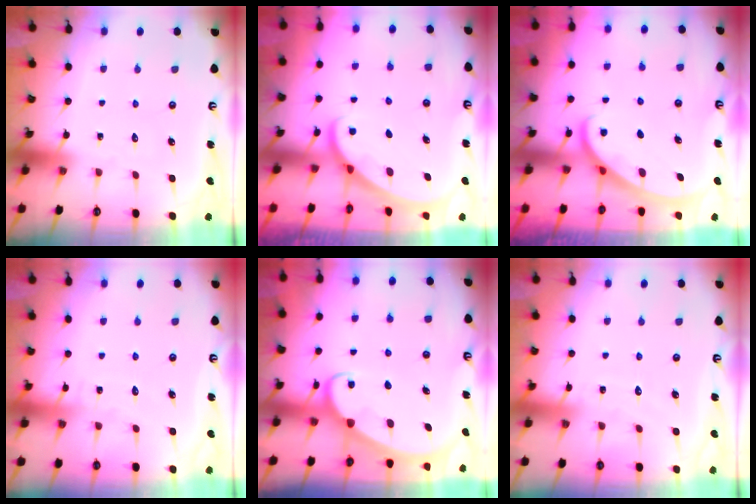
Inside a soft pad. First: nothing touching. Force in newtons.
{"total": 2.1, "press": 2.1, "slide": 0.1}
{"total": 2.8, "press": 2.8, "slide": 0.1}
{"total": 3.2, "press": 3.2, "slide": 0.4}
{"total": 3.0, "press": 3.0, "slide": 0.4}
{"total": 4.5, "press": 4.5, "slide": 0.3}